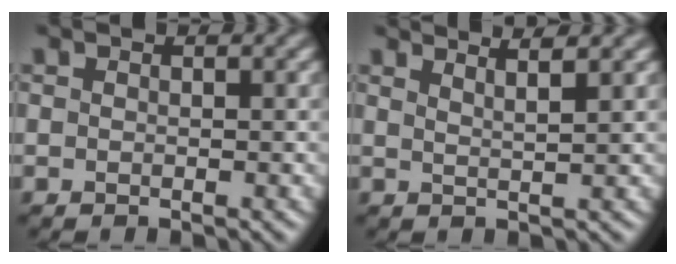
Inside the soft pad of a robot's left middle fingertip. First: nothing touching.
{"total": 3.3, "force": [2.6, 0.8, 1.9], "torque": [-0.001, 0.016, 0.013]}